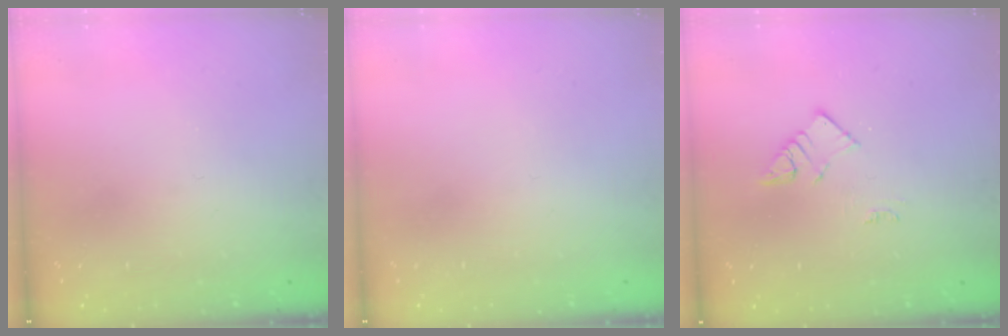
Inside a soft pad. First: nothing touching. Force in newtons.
{"total": 1.5, "press": 1.5, "slide": 0.1}
{"total": 4.6, "press": 4.6, "slide": 0.3}